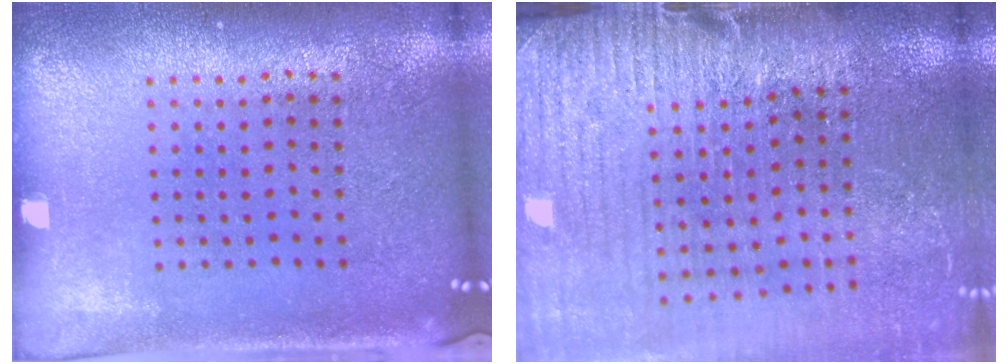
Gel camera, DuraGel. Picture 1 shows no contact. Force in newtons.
{"total": 3.9, "press": 3.5, "slide": 1.8}